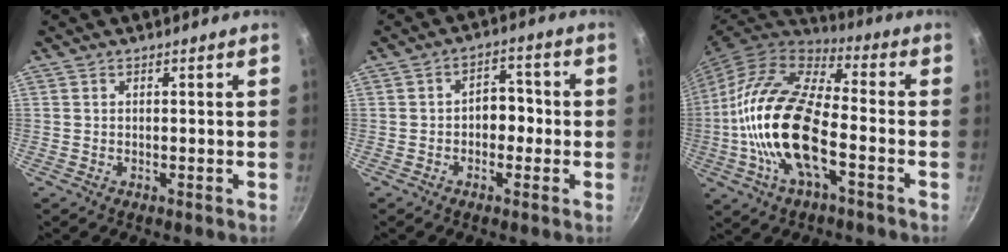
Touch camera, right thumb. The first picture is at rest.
{"total": 5.2, "force": [-0.8, 3.7, 3.5], "torque": [-0.021, 0.023, -0.022]}
{"total": 20.6, "force": [-4.4, 9.0, 18.0], "torque": [-0.370, 0.028, -0.082]}